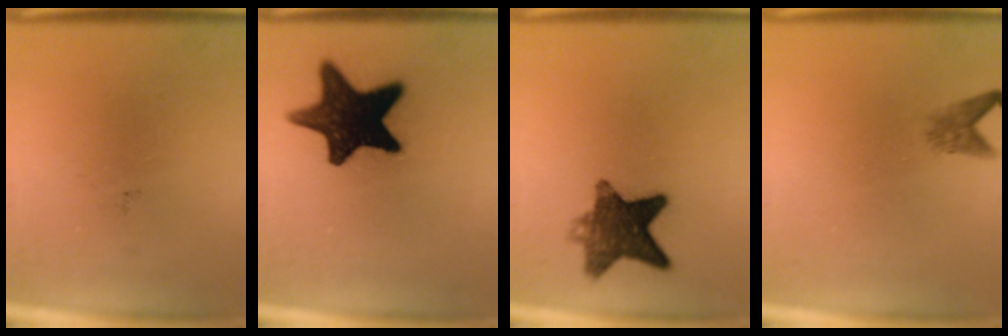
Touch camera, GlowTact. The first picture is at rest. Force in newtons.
{"total": 16.0}
{"total": 9.5}
{"total": 2.0}